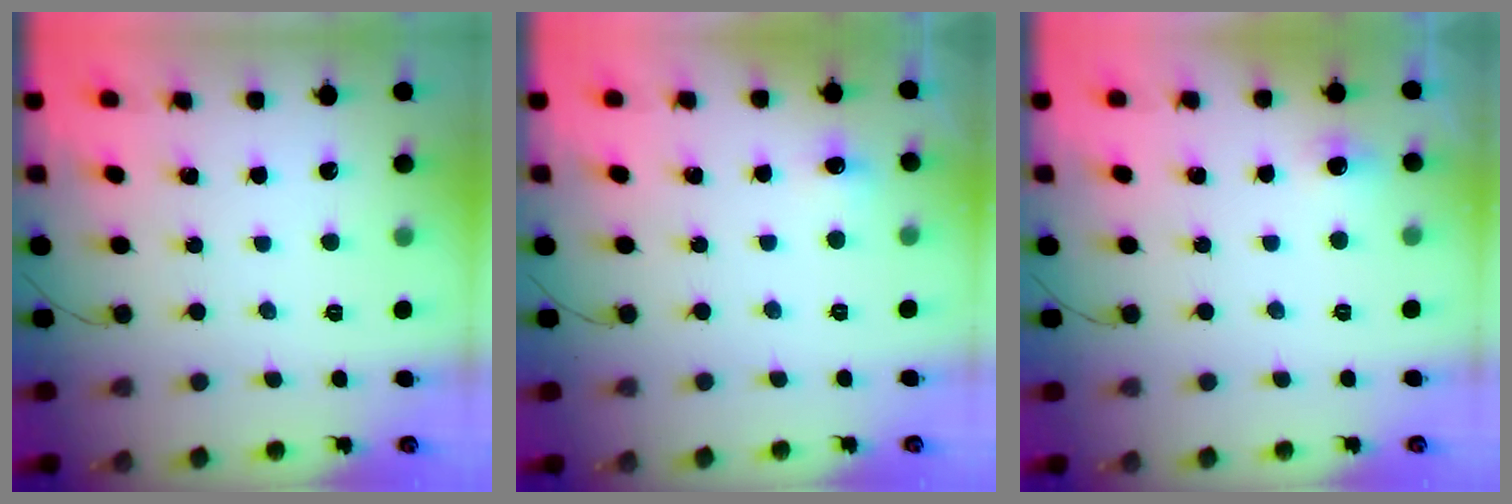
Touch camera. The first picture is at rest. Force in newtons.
{"total": 4.6, "press": 4.4, "slide": 1.2}
{"total": 4.3, "press": 3.9, "slide": 1.7}